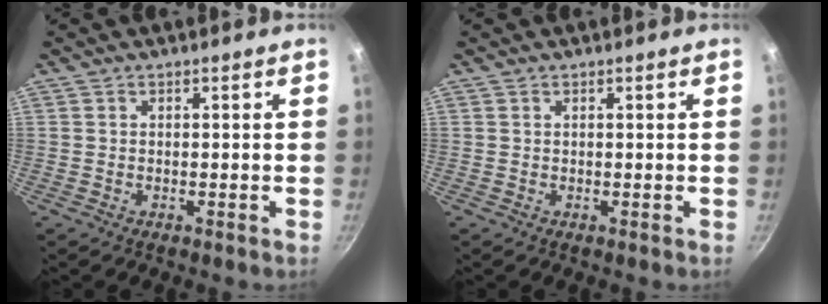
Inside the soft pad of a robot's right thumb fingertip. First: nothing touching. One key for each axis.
{"total": 0.0}